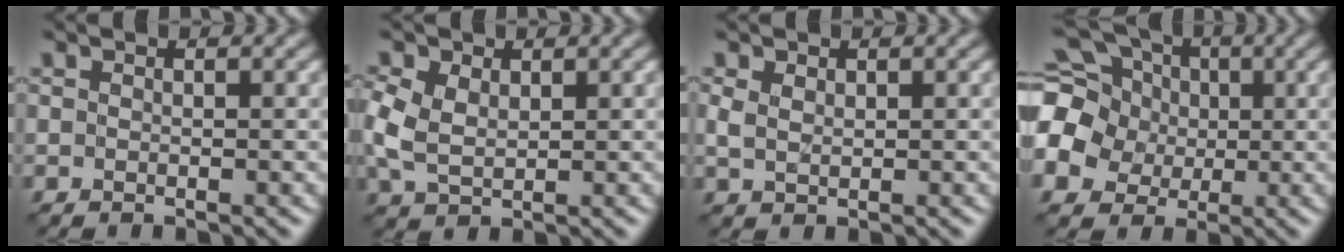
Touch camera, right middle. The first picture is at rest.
{"total": 4.6, "force": [0.8, 3.3, 3.2], "torque": [-0.098, 0.006, 0.017]}
{"total": 1.6, "force": [0.7, 1.1, 1.0], "torque": [-0.026, 0.003, 0.016]}
{"total": 14.0, "force": [2.1, 12.1, 6.8], "torque": [-0.184, 0.028, 0.001]}